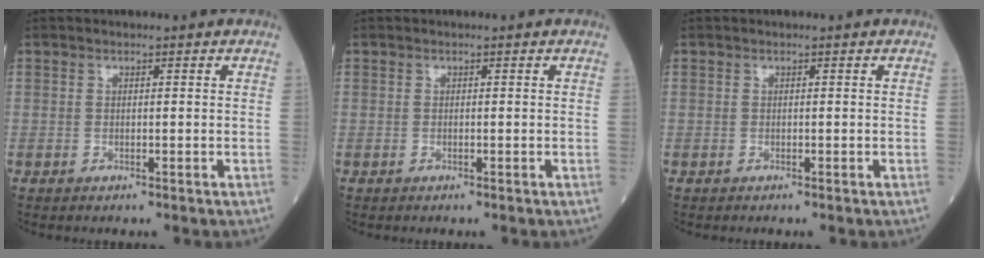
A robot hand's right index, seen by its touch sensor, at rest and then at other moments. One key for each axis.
{"total": 0.0}
{"total": 0.0}